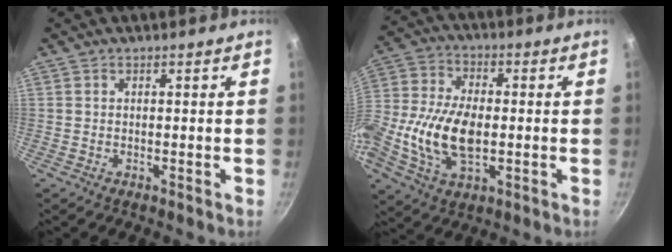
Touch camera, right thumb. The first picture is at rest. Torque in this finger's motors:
{"motor_torque": [1.06, 1.75, 0.62, -0.60, 0.24]}